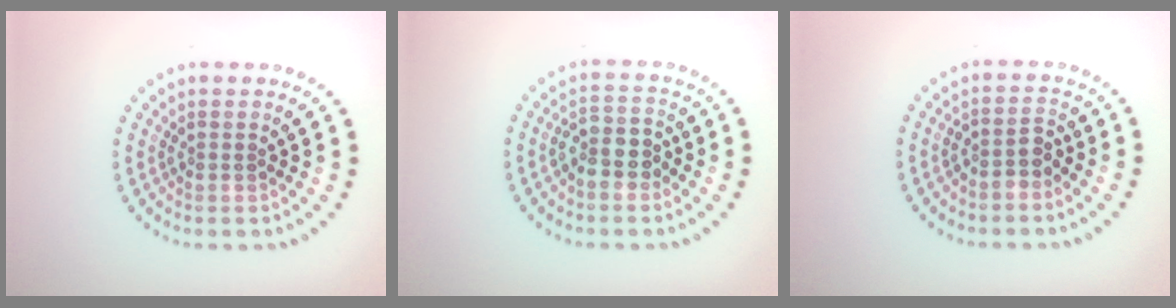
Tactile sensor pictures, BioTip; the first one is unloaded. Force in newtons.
{"total": 2.8, "press": 2.6, "slide": 1.2}
{"total": 1.9, "press": 1.6, "slide": 1.0}